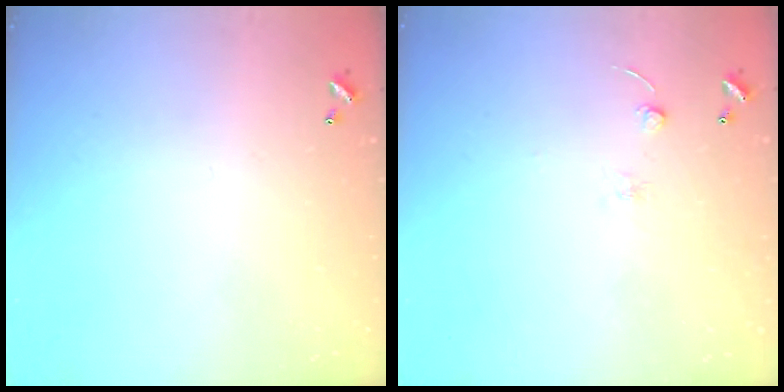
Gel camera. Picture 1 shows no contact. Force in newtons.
{"total": 2.5, "press": 2.4, "slide": 0.8}